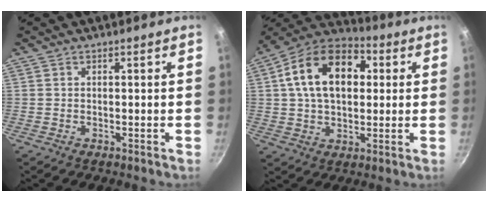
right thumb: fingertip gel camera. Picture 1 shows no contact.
{"total": 17.7, "force": [3.8, 11.7, 12.8], "torque": [-0.186, 0.023, 0.044]}